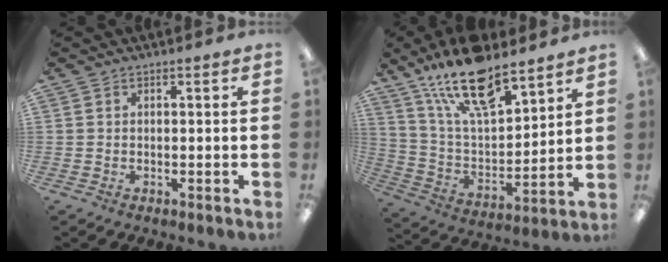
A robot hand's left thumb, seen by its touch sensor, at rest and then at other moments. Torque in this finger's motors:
{"motor_torque": [1.58, 0.75, 1.61, -1.16, 0.62]}